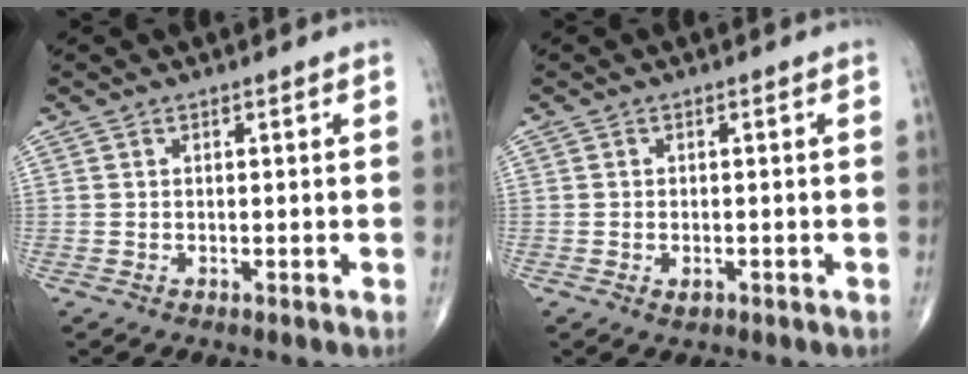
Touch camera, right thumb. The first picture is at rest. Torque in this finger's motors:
{"motor_torque": [-0.06, 0.10, 0.06, 0.08, -0.02]}